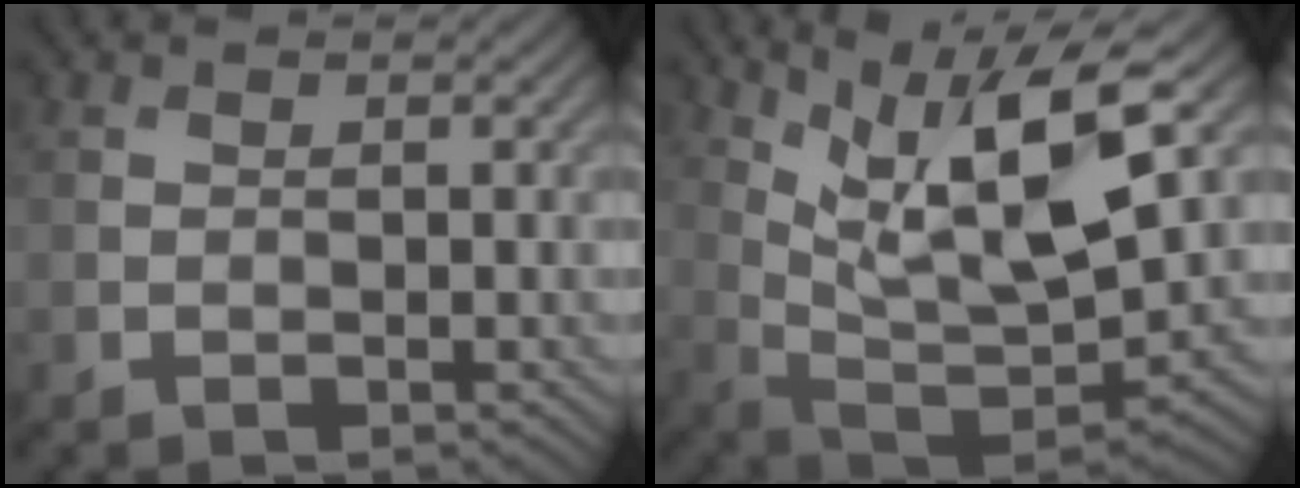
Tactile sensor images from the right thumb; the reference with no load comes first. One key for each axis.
{"total": 13.7, "fx": 6.3, "fy": 4.5, "fz": 11.3, "tx": -0.228, "ty": -0.006, "tz": 0.121}